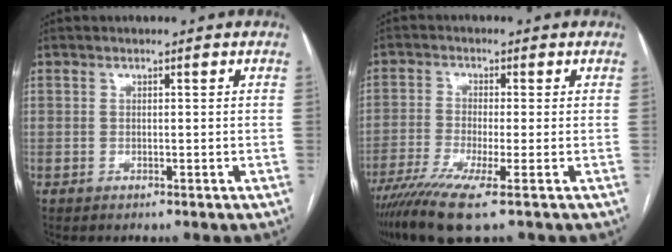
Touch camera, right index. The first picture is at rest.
{"total": 8.9, "force": [-5.8, -0.3, 6.8], "torque": [-0.125, -0.025, -0.103]}